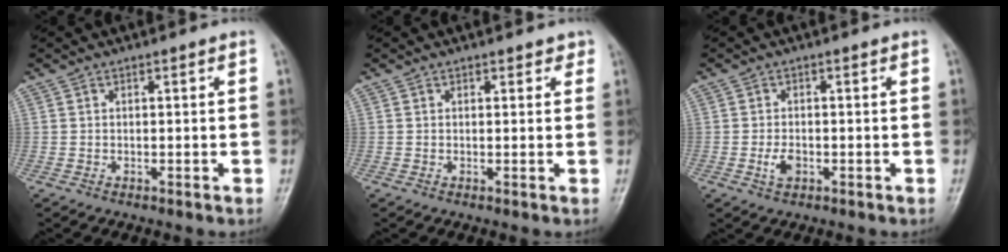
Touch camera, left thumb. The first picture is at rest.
{"total": 1.3, "force": [1.0, 0.8, 0.3], "torque": [0.013, -0.005, 0.006]}
{"total": 2.6, "force": [-0.8, 1.6, 1.9], "torque": [-0.035, 0.001, -0.014]}